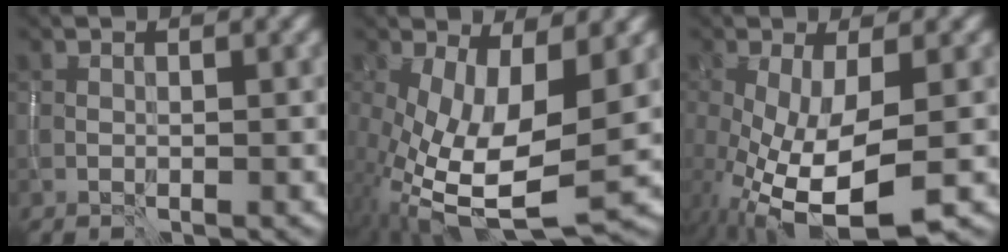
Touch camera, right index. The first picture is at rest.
{"total": 10.9, "force": [-2.0, 4.4, 9.8], "torque": [-0.202, -0.024, -0.028]}
{"total": 9.6, "force": [-2.8, 3.7, 8.4], "torque": [-0.180, -0.032, -0.039]}